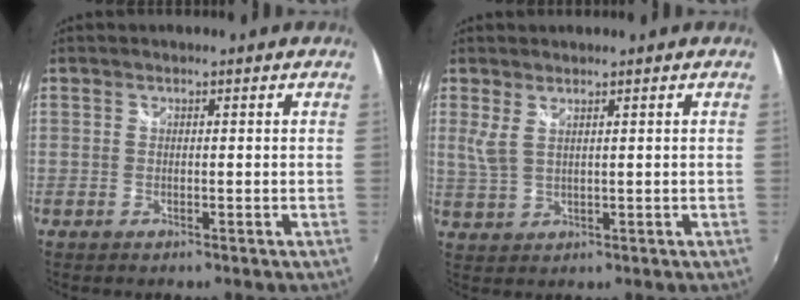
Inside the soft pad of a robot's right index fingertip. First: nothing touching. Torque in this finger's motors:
{"motor_torque": [0.03, 0.04, 0.07, 0.06]}